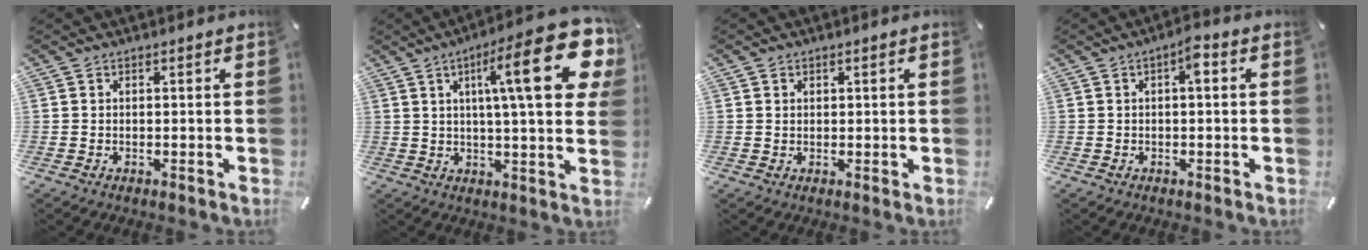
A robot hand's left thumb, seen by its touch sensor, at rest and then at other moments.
{"total": 23.5, "force": [8.0, 5.3, 21.5], "torque": [-0.317, -0.034, 0.108]}
{"total": 1.2, "force": [0.4, 1.1, 0.0], "torque": [-0.001, 0.005, 0.006]}
{"total": 3.4, "force": [0.4, 1.2, 3.1], "torque": [-0.049, 0.007, -0.001]}